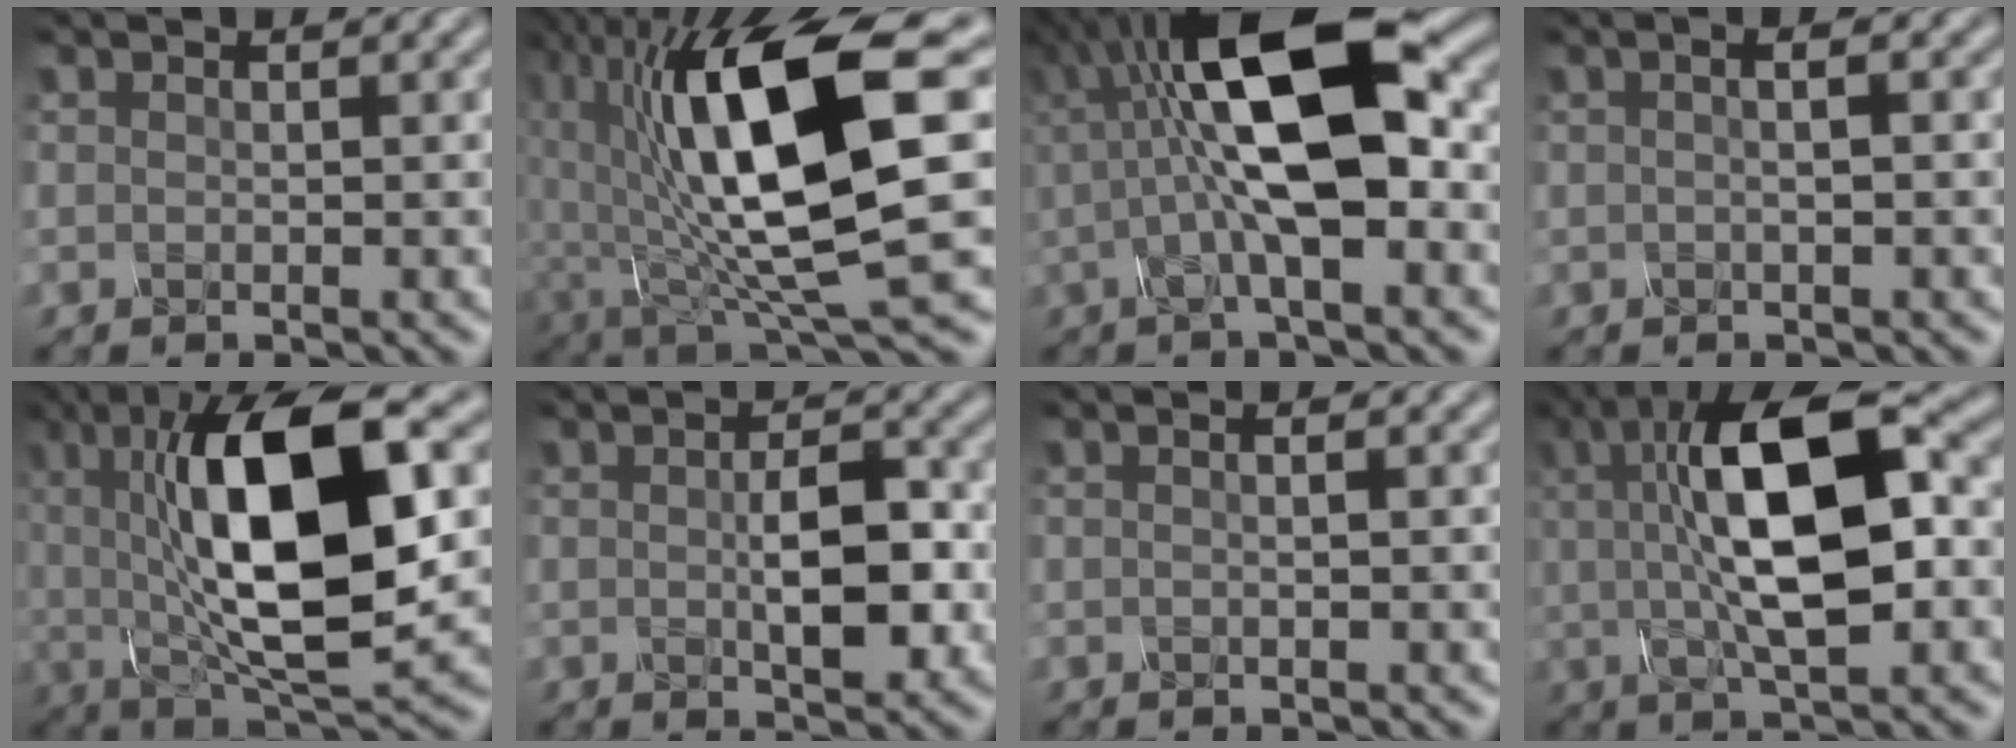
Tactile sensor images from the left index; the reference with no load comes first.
{"total": 14.9, "force": [1.7, 4.7, 14.0], "torque": [-0.251, -0.014, 0.033]}
{"total": 11.8, "force": [1.6, 3.8, 11.0], "torque": [-0.190, 0.020, 0.017]}
{"total": 3.0, "force": [0.8, 1.3, 2.5], "torque": [-0.010, 0.010, -0.016]}
{"total": 14.5, "force": [2.0, 5.0, 13.4], "torque": [-0.214, 0.006, 0.029]}
{"total": 4.6, "force": [-0.2, 2.0, 4.2], "torque": [-0.074, -0.001, -0.001]}
{"total": 1.2, "force": [0.3, 0.4, 1.1], "torque": [-0.008, -0.010, -0.002]}
{"total": 11.7, "force": [1.7, 3.9, 10.9], "torque": [-0.178, 0.017, 0.023]}